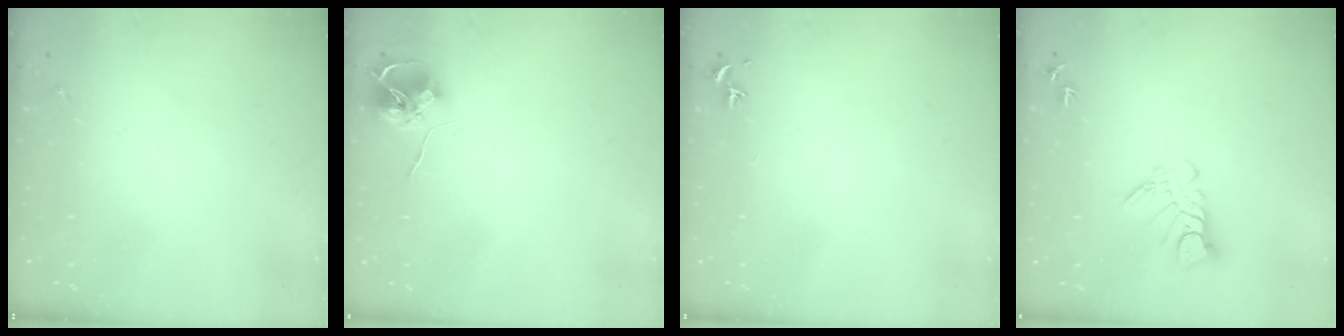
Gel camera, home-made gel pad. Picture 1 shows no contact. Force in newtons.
{"total": 7.9, "press": 7.9, "slide": 0.4}
{"total": 0.8, "press": 0.7, "slide": 0.3}
{"total": 8.5, "press": 8.5, "slide": 0.9}